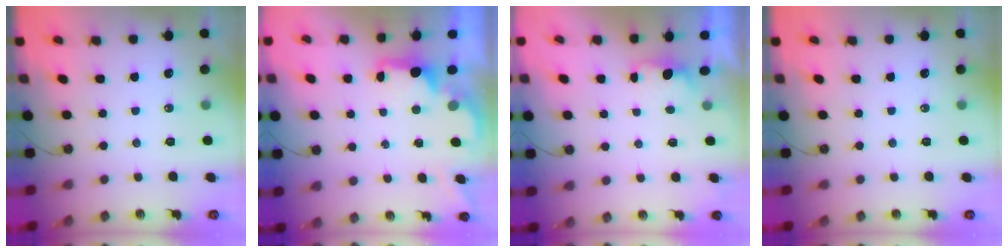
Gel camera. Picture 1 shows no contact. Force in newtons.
{"total": 1.8, "press": 1.7, "slide": 0.7}
{"total": 0.8, "press": 0.2, "slide": 0.7}
{"total": 0.0}